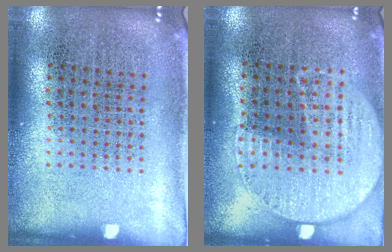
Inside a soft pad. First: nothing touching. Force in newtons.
{"total": 1.2, "press": 1.0, "slide": 0.7}